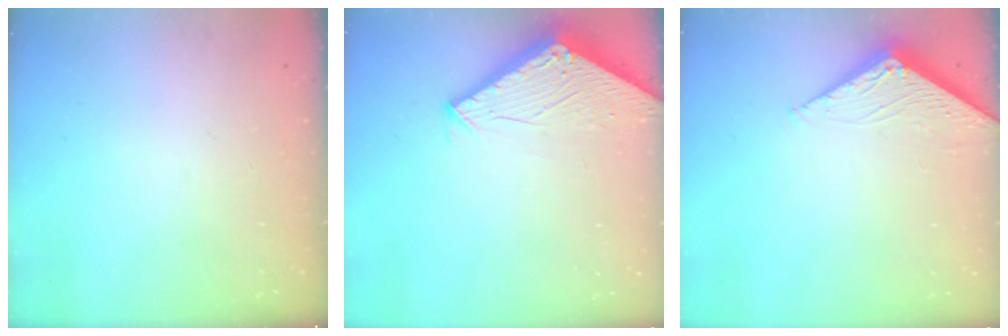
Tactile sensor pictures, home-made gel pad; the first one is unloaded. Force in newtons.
{"total": 2.9, "press": 2.9, "slide": 0.2}
{"total": 2.7, "press": 2.7, "slide": 0.3}